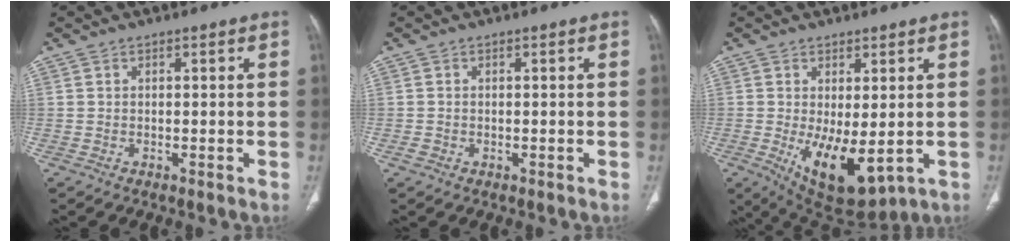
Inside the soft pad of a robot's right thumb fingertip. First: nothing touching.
{"total": 0.9, "force": [-0.3, 0.8, 0.4], "torque": [-0.012, 0.003, -0.003]}
{"total": 11.2, "force": [-1.8, 5.1, 9.9], "torque": [-0.151, -0.024, -0.004]}